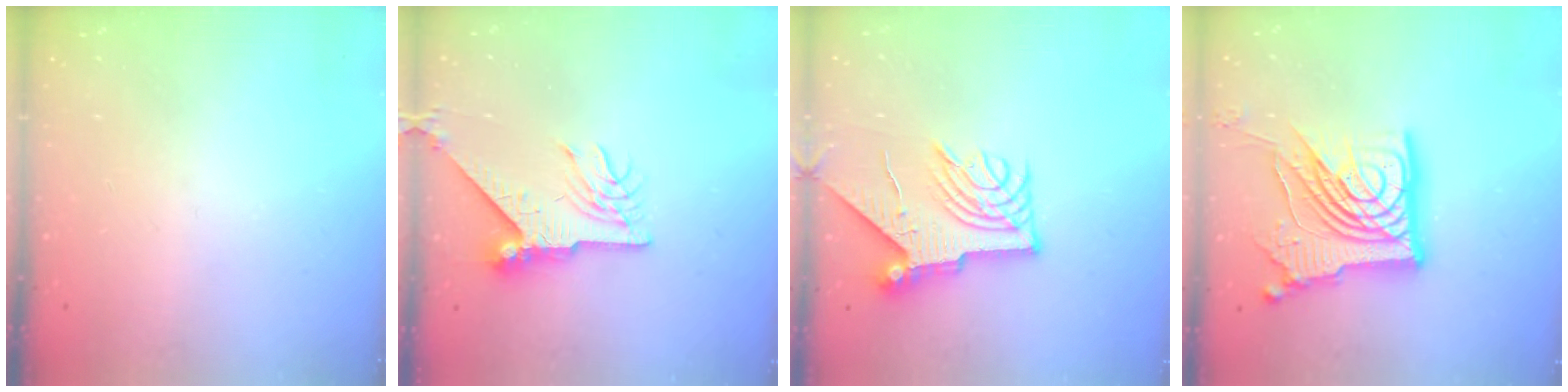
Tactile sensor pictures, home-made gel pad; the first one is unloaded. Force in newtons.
{"total": 9.9, "press": 9.8, "slide": 1.1}
{"total": 9.5, "press": 9.4, "slide": 0.9}
{"total": 22.5, "press": 22.4, "slide": 2.7}